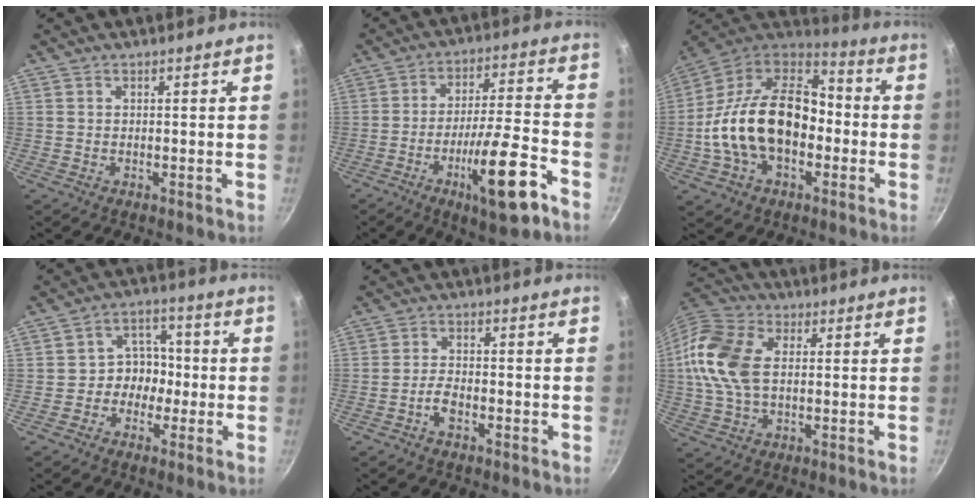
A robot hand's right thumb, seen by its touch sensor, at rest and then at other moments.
{"total": 15.8, "force": [-7.8, 3.3, 13.4], "torque": [-0.202, 0.039, -0.120]}
{"total": 24.1, "force": [-3.4, 15.8, 17.9], "torque": [-0.298, 0.056, -0.069]}
{"total": 6.8, "force": [-1.7, 5.9, 3.0], "torque": [0.006, 0.032, -0.037]}
{"total": 3.3, "force": [-1.9, 1.5, 2.3], "torque": [-0.046, 0.018, -0.038]}
{"total": 14.1, "force": [1.3, 9.0, 10.8], "torque": [-0.203, 0.016, 0.010]}